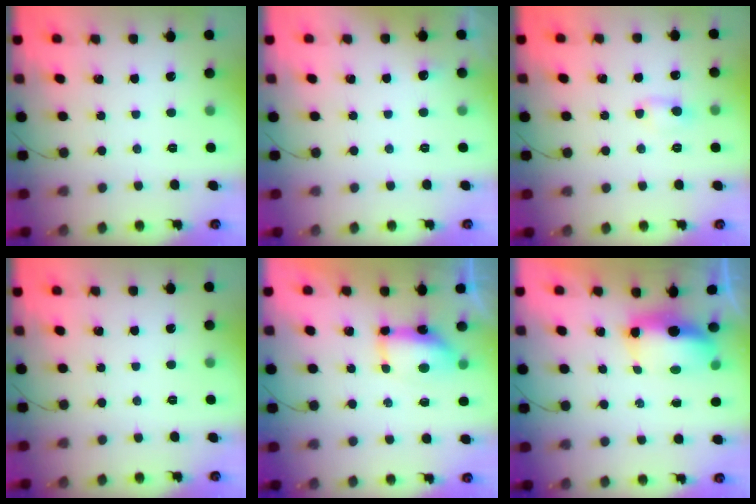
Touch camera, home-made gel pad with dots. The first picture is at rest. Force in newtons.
{"total": 7.4, "press": 2.7, "slide": 6.9}
{"total": 2.5, "press": 2.4, "slide": 0.8}
{"total": 0.0}
{"total": 7.3, "press": 7.3, "slide": 0.6}
{"total": 7.0, "press": 6.9, "slide": 1.0}